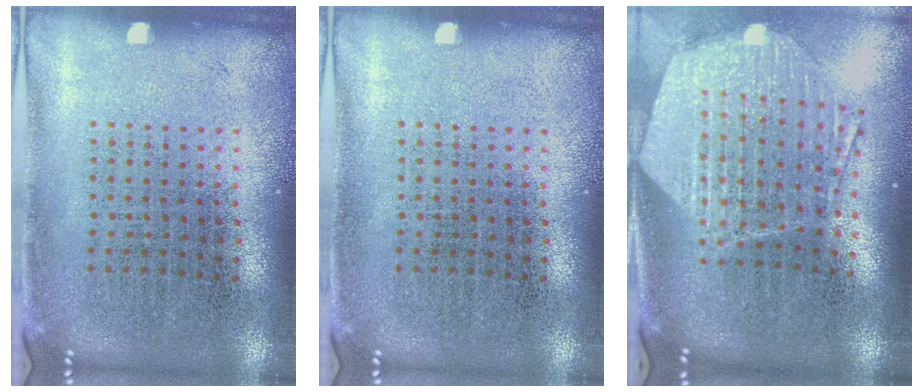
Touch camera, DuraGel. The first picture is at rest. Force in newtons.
{"total": 0.0}
{"total": 2.5, "press": 2.1, "slide": 1.4}